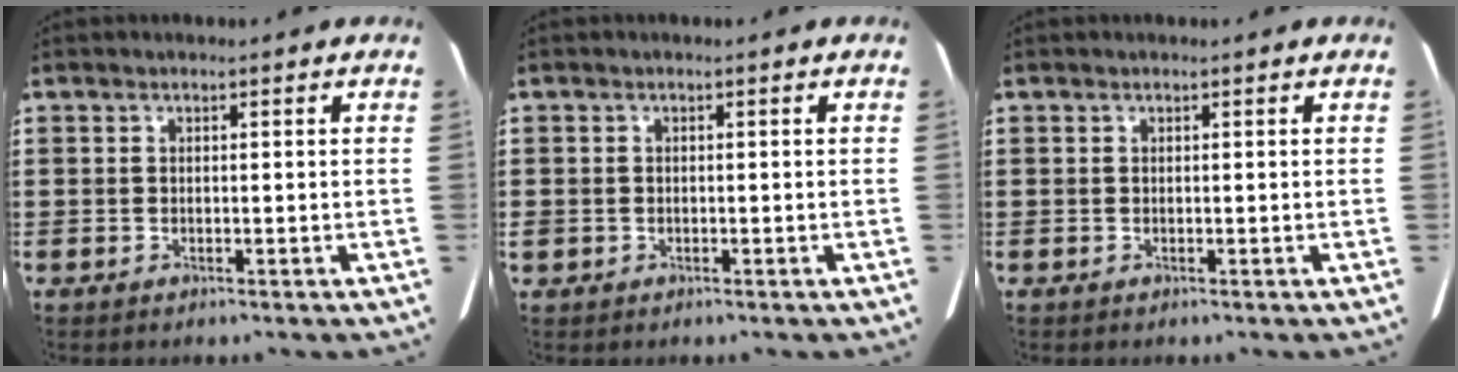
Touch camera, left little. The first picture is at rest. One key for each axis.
{"total": 0.6, "fx": -0.2, "fy": 0.5, "fz": 0.1, "tx": -0.003, "ty": 0.004, "tz": -0.005}
{"total": 0.0}